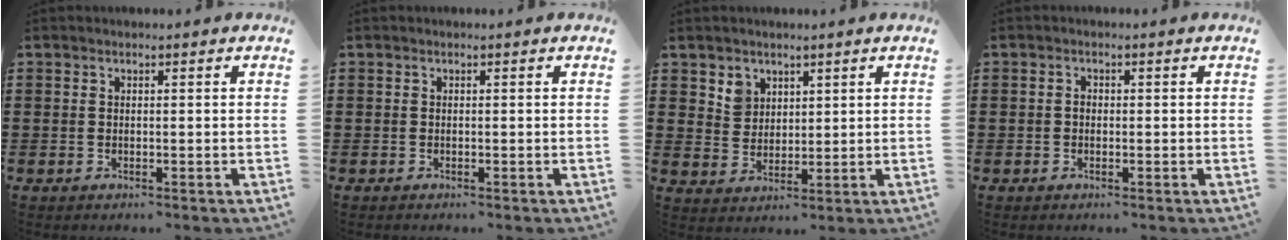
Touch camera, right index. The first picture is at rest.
{"total": 0.0}
{"total": 3.8, "force": [2.3, 3.0, 0.5], "torque": [-0.022, 0.012, 0.046]}
{"total": 1.0, "force": [-0.1, 0.7, 0.7], "torque": [-0.016, 0.001, -0.003]}